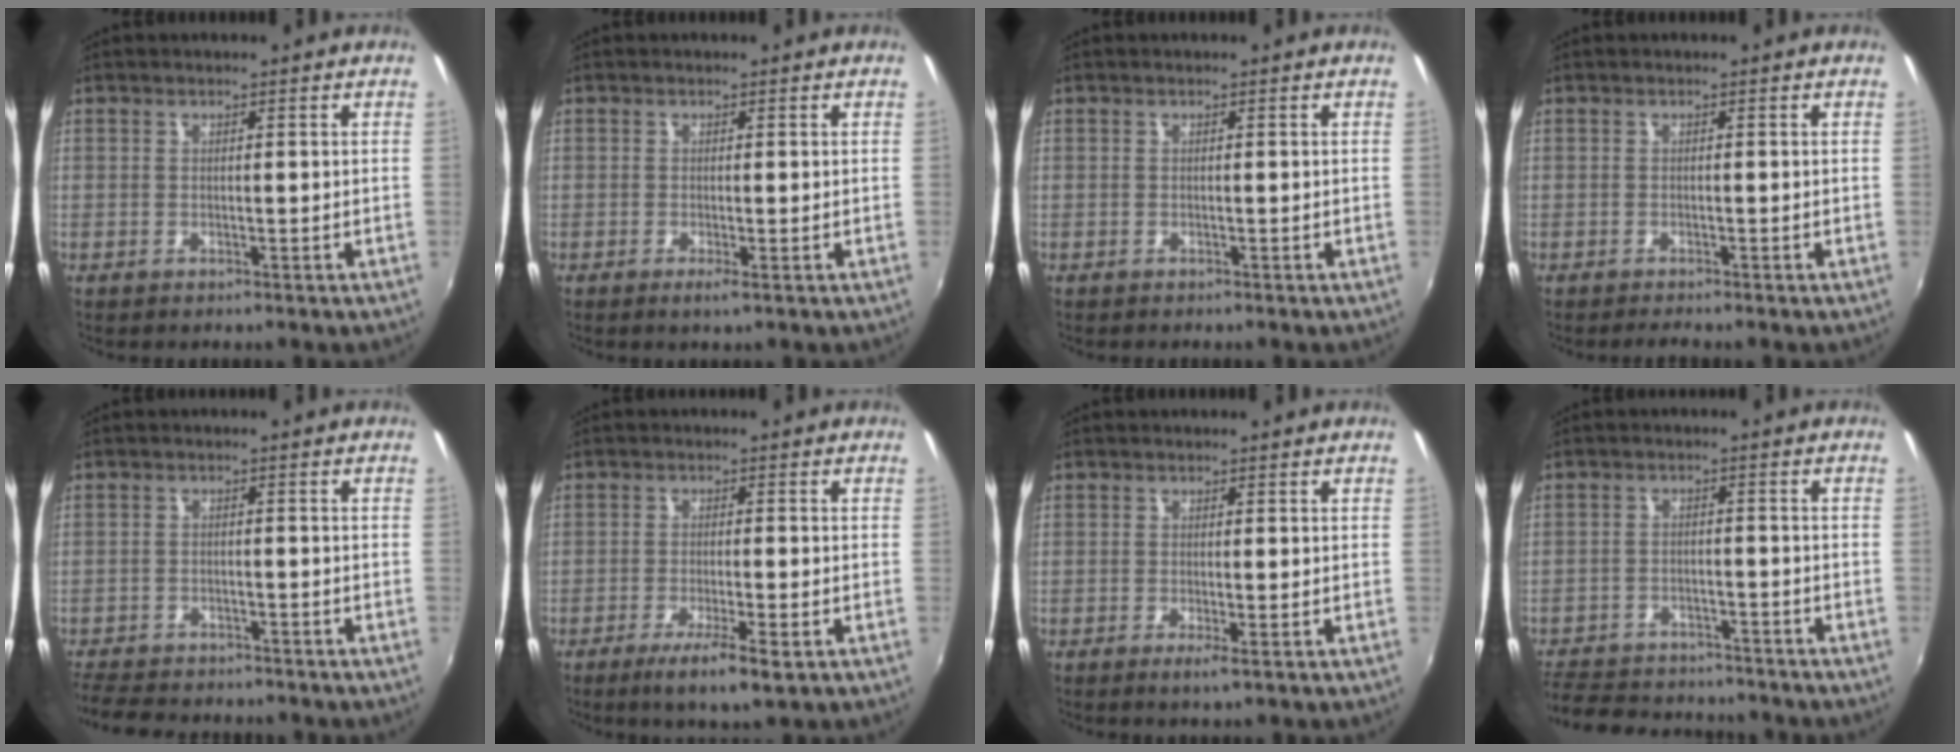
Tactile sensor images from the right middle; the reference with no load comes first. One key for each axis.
{"total": 1.2, "fx": -0.6, "fy": -0.1, "fz": 1.1, "tx": -0.023, "ty": -0.006, "tz": -0.010}
{"total": 0.0}
{"total": 1.4, "fx": -1.3, "fy": -0.2, "fz": 0.6, "tx": -0.008, "ty": -0.009, "tz": -0.021}
{"total": 8.8, "fx": -7.9, "fy": 2.7, "fz": 2.8, "tx": -0.082, "ty": -0.013, "tz": -0.129}
{"total": 6.8, "fx": -3.8, "fy": 0.9, "fz": 5.6, "tx": -0.114, "ty": -0.022, "tz": -0.062}
{"total": 1.5, "fx": -0.6, "fy": -0.1, "fz": 1.4, "tx": -0.029, "ty": -0.007, "tz": -0.011}
{"total": 15.1, "fx": -13.0, "fy": 5.8, "fz": 5.3, "tx": -0.137, "ty": 0.004, "tz": -0.190}